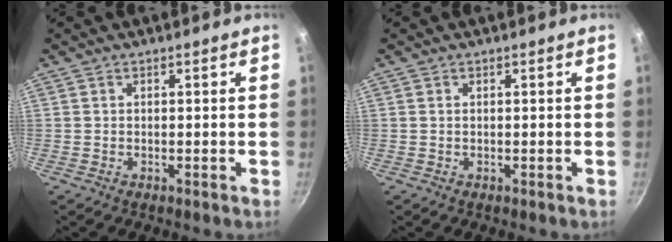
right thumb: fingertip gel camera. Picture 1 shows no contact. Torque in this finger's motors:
{"motor_torque": [-0.21, 0.02, 0.23, 0.12, 0.03]}